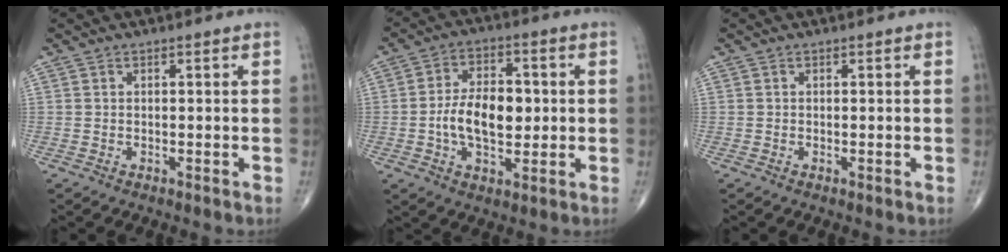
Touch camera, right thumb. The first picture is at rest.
{"total": 11.1, "force": [-0.5, 6.3, 9.1], "torque": [-0.142, 0.011, -0.012]}
{"total": 0.0}